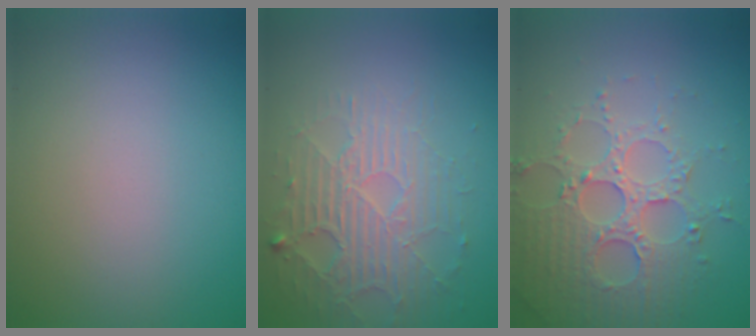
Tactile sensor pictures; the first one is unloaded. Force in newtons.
{"total": 3.8, "press": 3.4, "slide": 1.8}
{"total": 4.9, "press": 4.1, "slide": 2.7}